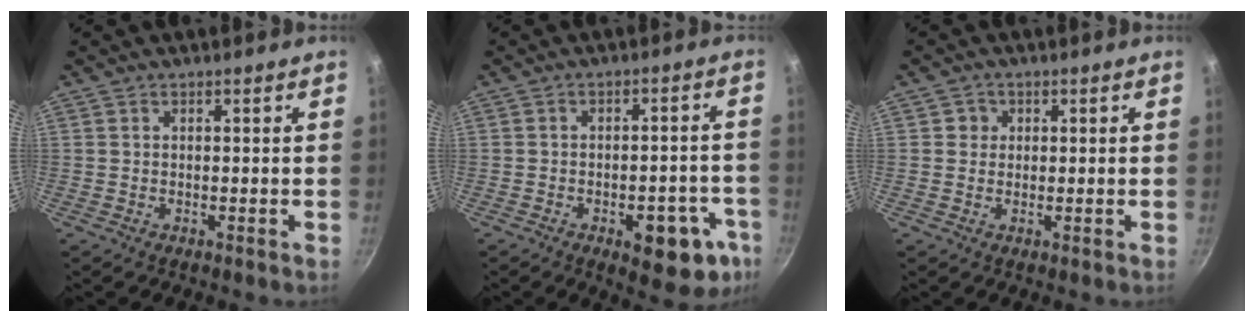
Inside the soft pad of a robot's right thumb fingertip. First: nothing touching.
{"total": 11.0, "force": [-5.3, 4.9, 8.4], "torque": [-0.081, 0.034, -0.061]}
{"total": 2.1, "force": [0.5, 2.0, 0.5], "torque": [0.005, 0.002, 0.003]}